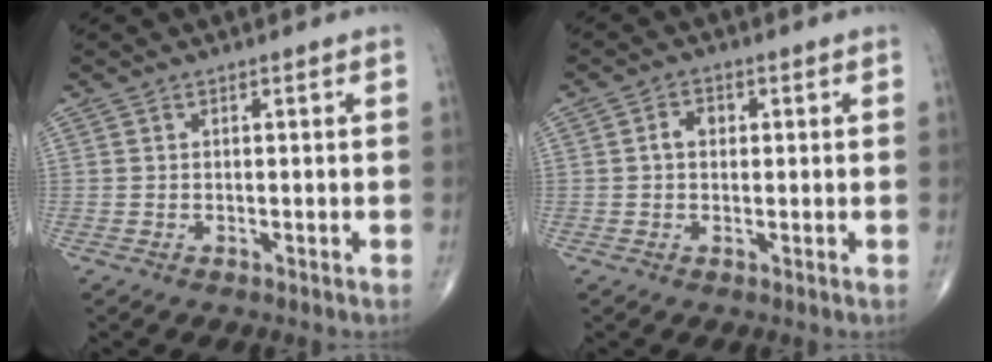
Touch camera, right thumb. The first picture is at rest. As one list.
[{"total": 2.8, "force": [0.3, 2.1, 1.8], "torque": [-0.024, 0.010, 0.002]}]